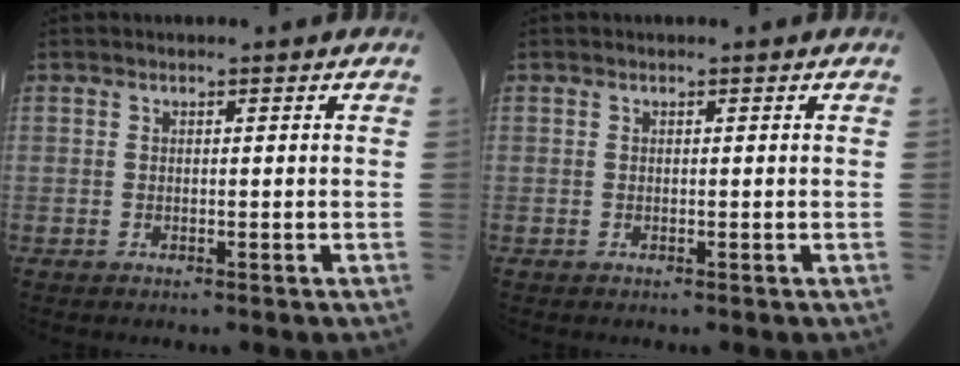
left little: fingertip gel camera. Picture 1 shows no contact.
{"total": 0.0}